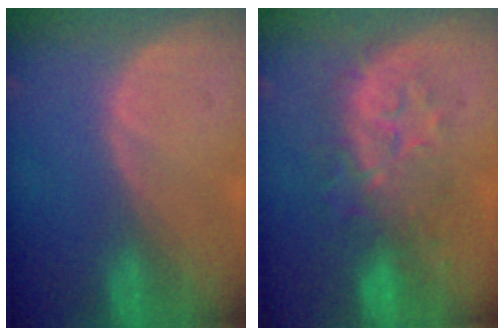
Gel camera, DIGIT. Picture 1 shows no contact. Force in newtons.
{"total": 8.4, "press": 8.3, "slide": 1.3}